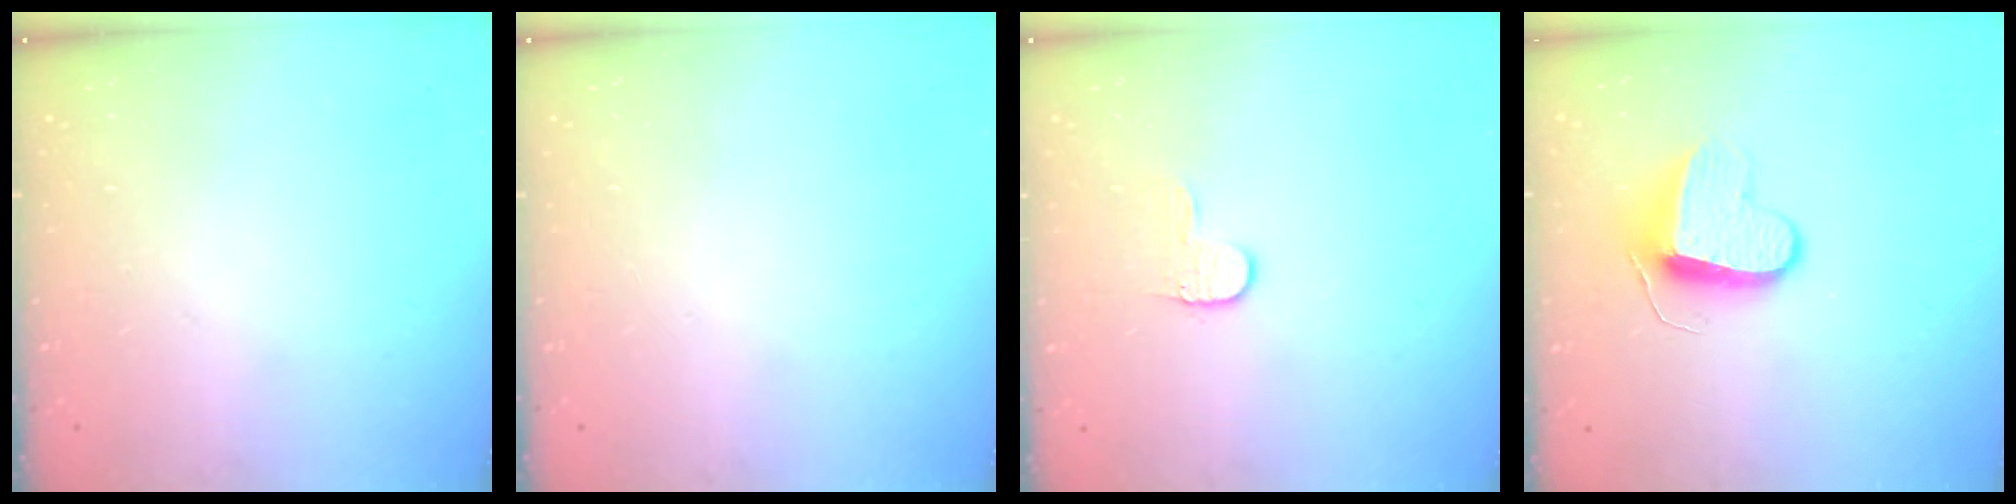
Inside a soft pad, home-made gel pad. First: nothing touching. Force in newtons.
{"total": 0.0}
{"total": 5.8, "press": 5.8, "slide": 0.5}
{"total": 9.2, "press": 9.2, "slide": 0.4}